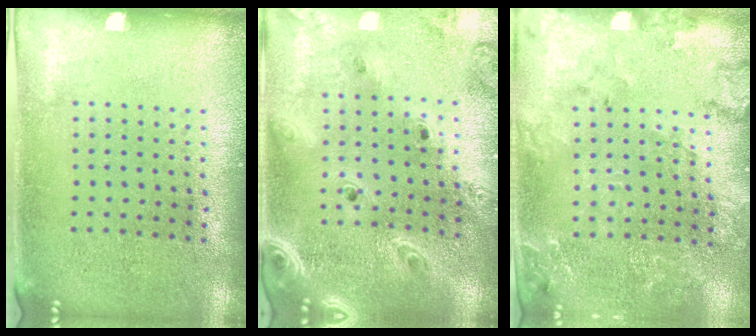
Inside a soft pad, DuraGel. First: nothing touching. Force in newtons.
{"total": 2.8, "press": 2.4, "slide": 1.4}
{"total": 1.9, "press": 1.9, "slide": 0.2}